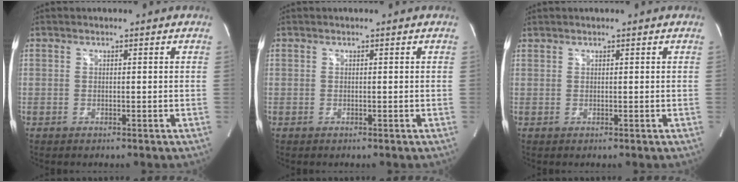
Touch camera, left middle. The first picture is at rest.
{"total": 0.0}
{"total": 0.6, "force": [0.6, 0.0, 0.1], "torque": [-0.009, 0.011, 0.017]}